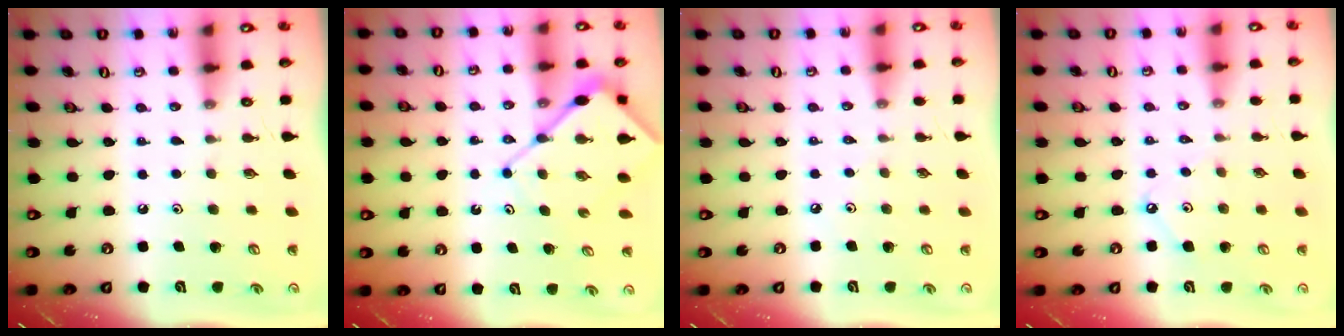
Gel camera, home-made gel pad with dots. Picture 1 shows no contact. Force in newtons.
{"total": 8.6, "press": 8.5, "slide": 0.9}
{"total": 1.7, "press": 1.7, "slide": 0.4}
{"total": 3.2, "press": 3.2, "slide": 0.2}